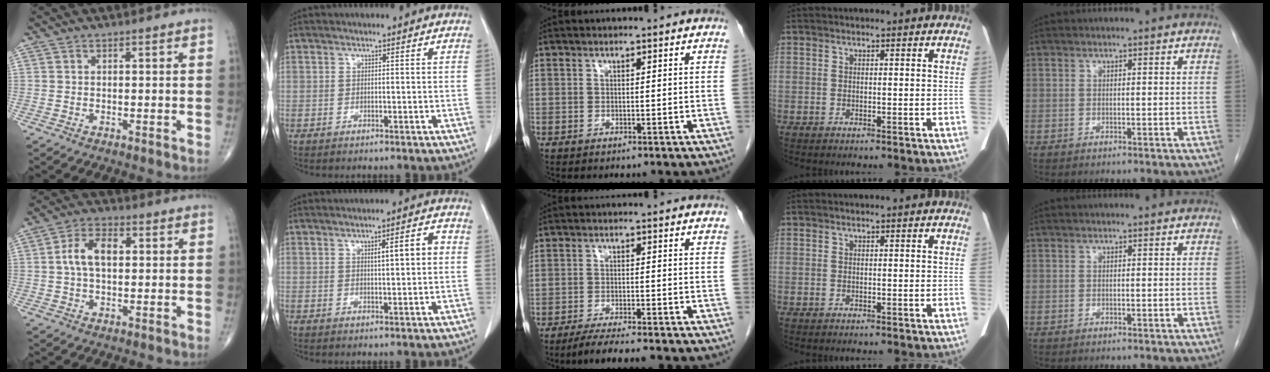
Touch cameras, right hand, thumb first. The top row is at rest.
{"thumb": {"total": 7.3, "force": [0.9, 4.2, 5.9], "torque": [-0.110, 0.016, 0.011]}, "index": {"total": 4.0, "force": [0.8, 0.7, 3.9], "torque": [-0.059, 0.008, 0.012]}, "middle": {"total": 7.2, "force": [-6.1, 0.4, 3.8], "torque": [-0.052, -0.014, -0.095]}}